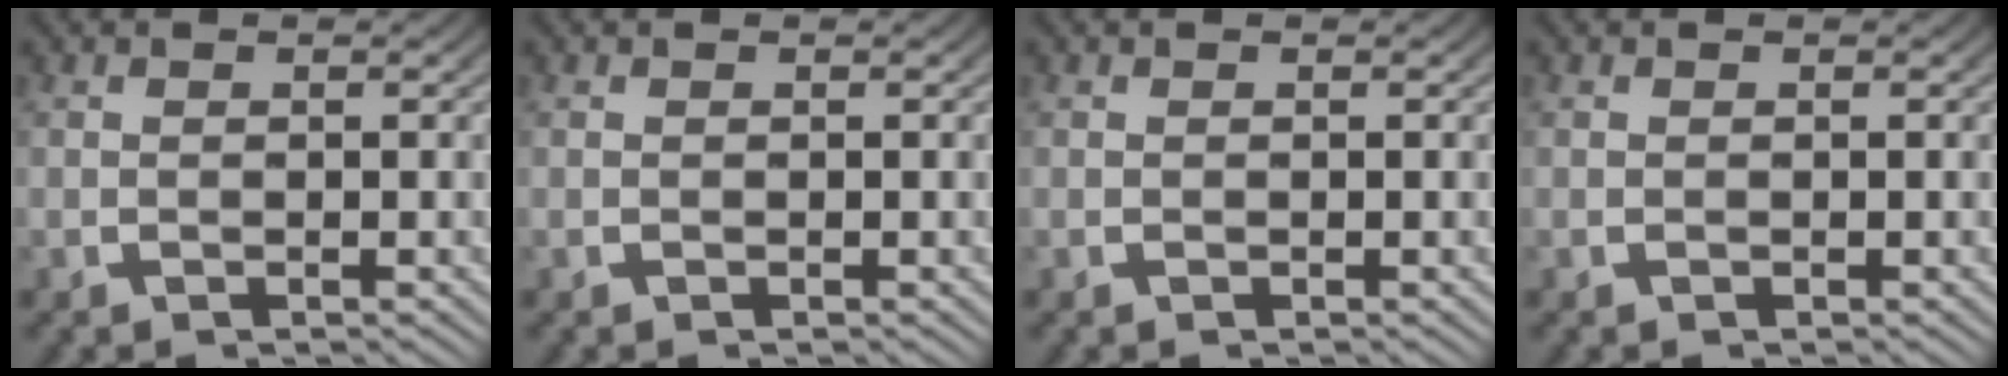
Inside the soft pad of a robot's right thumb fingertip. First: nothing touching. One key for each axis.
{"total": 0.0}
{"total": 0.0}
{"total": 0.0}